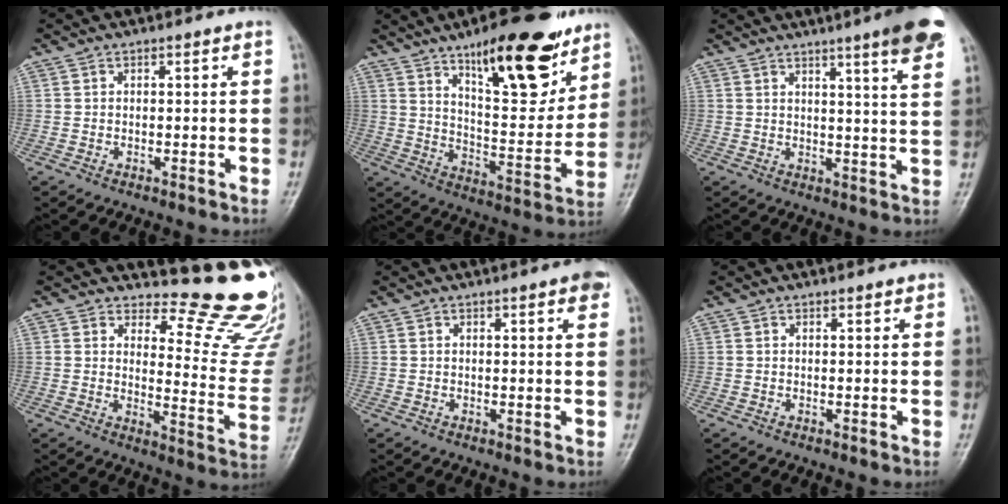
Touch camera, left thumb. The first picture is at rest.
{"total": 20.8, "force": [13.2, 6.9, 14.6], "torque": [-0.172, -0.075, 0.211]}
{"total": 15.7, "force": [10.6, 0.6, 11.6], "torque": [-0.149, -0.040, 0.126]}
{"total": 16.9, "force": [15.4, 4.0, 5.5], "torque": [-0.023, -0.182, 0.174]}
{"total": 3.6, "force": [2.2, 0.6, 2.7], "torque": [-0.028, -0.001, 0.024]}
{"total": 0.9, "force": [0.9, 0.3, 0.2], "torque": [-0.002, -0.004, 0.012]}